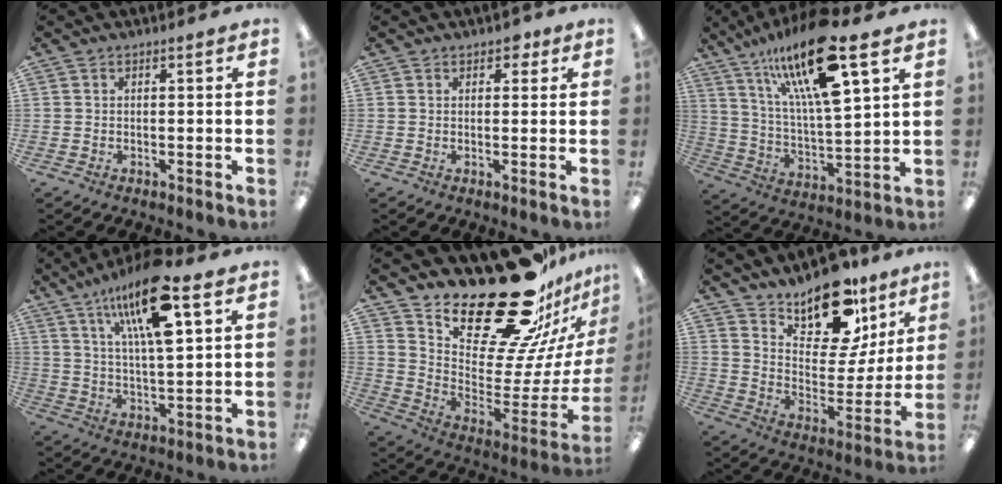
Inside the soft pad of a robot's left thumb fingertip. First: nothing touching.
{"total": 3.0, "force": [1.9, 2.0, 1.1], "torque": [0.000, -0.004, 0.030]}
{"total": 21.4, "force": [13.6, 5.5, 15.6], "torque": [-0.277, -0.067, 0.219]}
{"total": 17.0, "force": [9.3, 5.0, 13.4], "torque": [-0.237, -0.034, 0.148]}
{"total": 29.9, "force": [22.1, 11.8, 16.4], "torque": [-0.216, -0.172, 0.405]}
{"total": 18.7, "force": [14.9, 8.0, 8.0], "torque": [-0.125, -0.109, 0.261]}